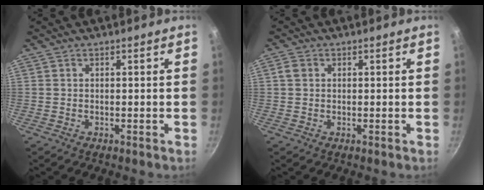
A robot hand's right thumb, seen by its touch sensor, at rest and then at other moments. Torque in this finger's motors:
{"motor_torque": [-0.04, 1.04, 0.26, 0.09, 0.11]}